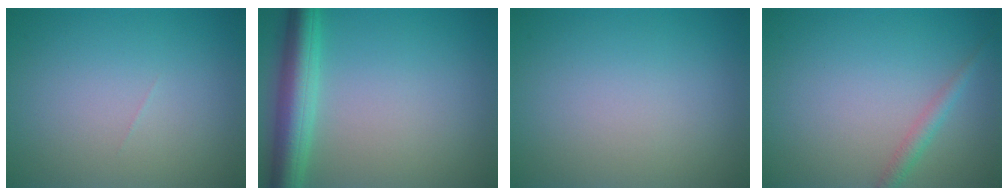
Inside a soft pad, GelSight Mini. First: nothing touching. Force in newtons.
{"total": 5.2, "press": 5.2, "slide": 0.2}
{"total": 0.0}
{"total": 1.5, "press": 1.5, "slide": 0.0}